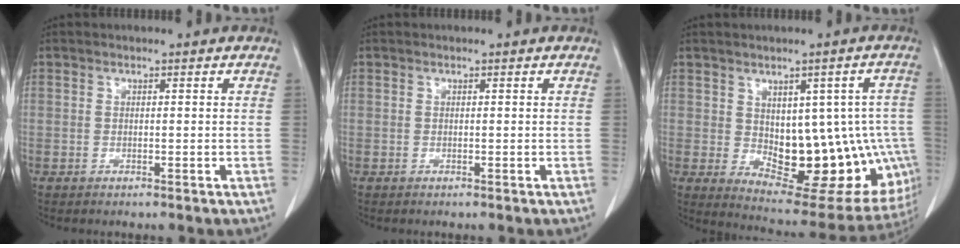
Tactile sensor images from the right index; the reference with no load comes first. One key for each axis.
{"total": 0.0}
{"total": 18.9, "fx": -2.1, "fy": 9.4, "fz": 16.2, "tx": -0.159, "ty": 0.014, "tz": 0.003}